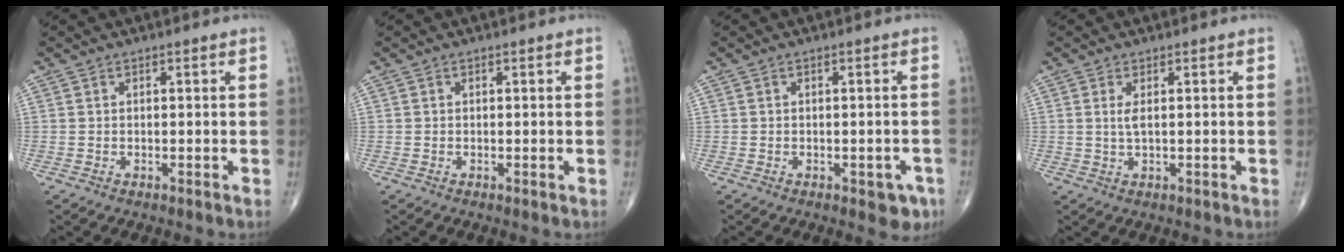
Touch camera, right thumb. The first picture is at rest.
{"total": 0.0}
{"total": 3.8, "force": [-1.8, 2.0, 2.6], "torque": [-0.009, 0.005, -0.019]}
{"total": 1.9, "force": [0.5, 0.5, 1.8], "torque": [-0.045, -0.003, 0.014]}